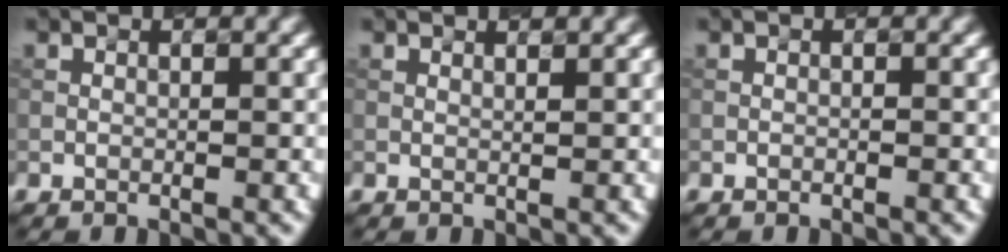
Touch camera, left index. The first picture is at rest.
{"total": 0.7, "force": [0.6, 0.0, 0.3], "torque": [-0.005, -0.001, 0.010]}
{"total": 0.0}